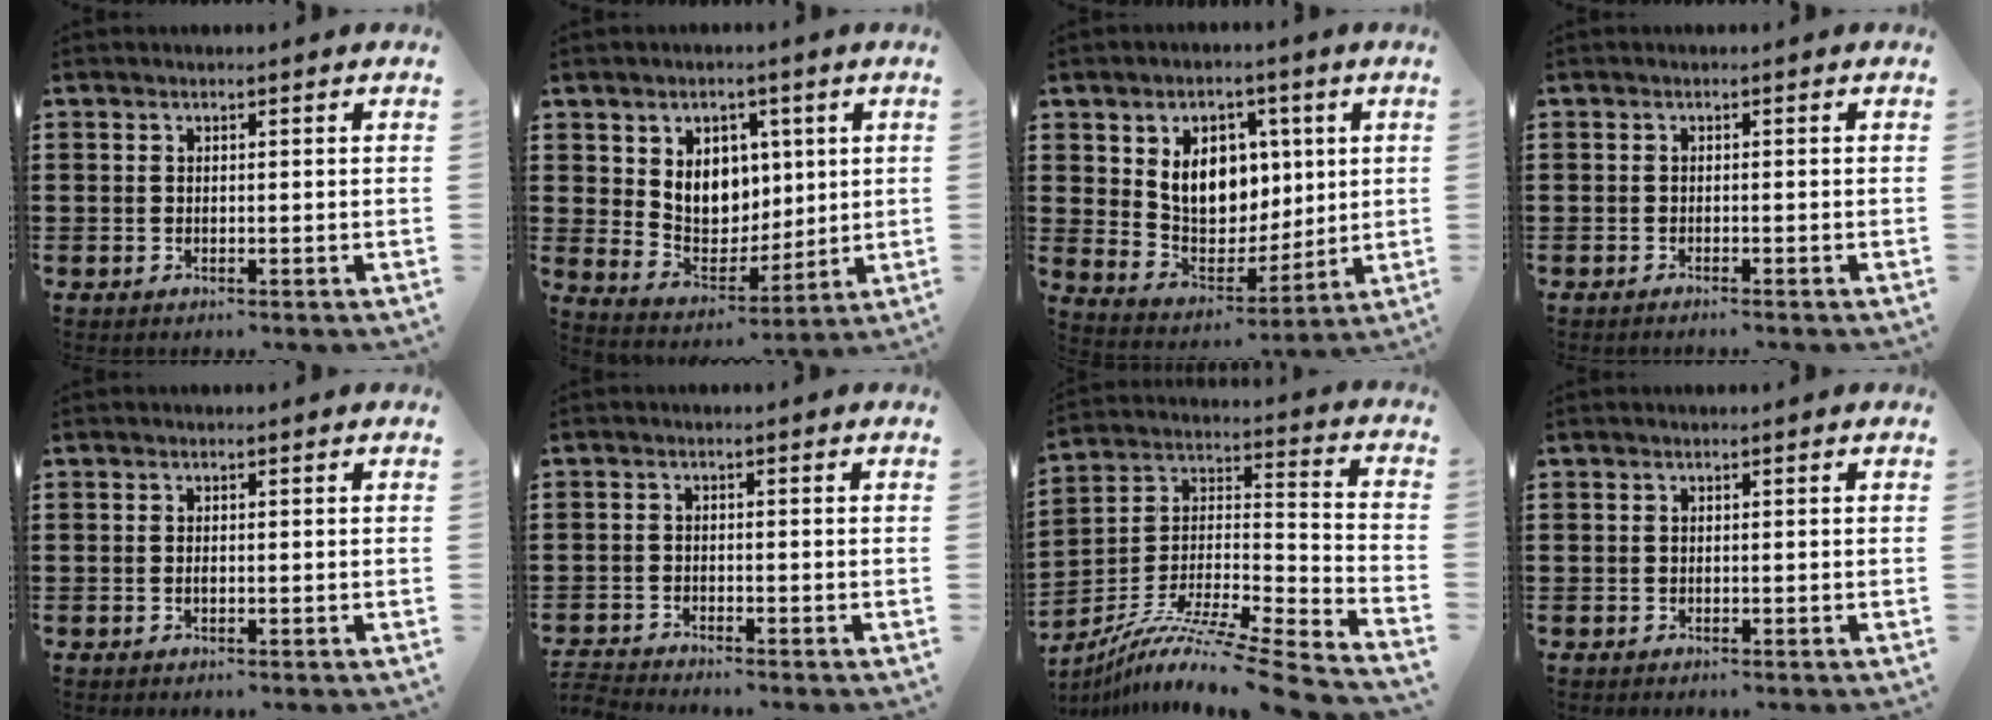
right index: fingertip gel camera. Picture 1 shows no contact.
{"total": 7.4, "force": [2.4, 6.2, 3.1], "torque": [-0.067, -0.006, 0.044]}
{"total": 9.4, "force": [2.5, 7.1, 5.5], "torque": [-0.104, 0.008, 0.045]}
{"total": 0.8, "force": [-0.8, -0.2, 0.1], "torque": [-0.004, -0.003, -0.016]}
{"total": 0.5, "force": [-0.2, 0.1, 0.5], "torque": [-0.011, -0.003, -0.003]}
{"total": 2.0, "force": [-2.0, 0.0, -0.1], "torque": [-0.001, 0.000, -0.043]}
{"total": 9.5, "force": [-7.6, 0.1, 5.7], "torque": [-0.100, -0.009, -0.150]}
{"total": 0.0}